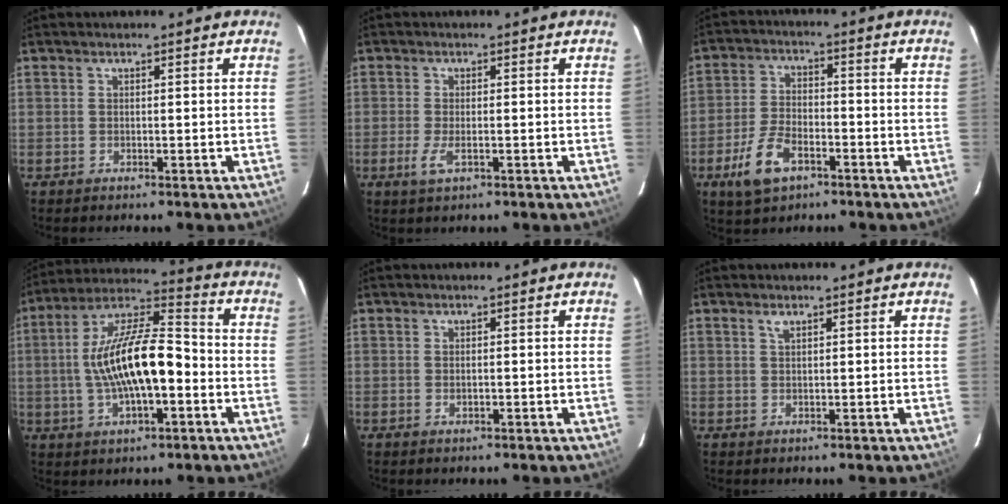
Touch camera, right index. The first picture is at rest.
{"total": 3.1, "force": [-1.1, 1.0, 2.7], "torque": [-0.057, -0.010, -0.020]}
{"total": 9.2, "force": [-5.0, 4.7, 6.1], "torque": [-0.142, -0.003, -0.089]}
{"total": 16.3, "force": [-2.5, 5.7, 15.1], "torque": [-0.283, 0.016, -0.045]}
{"total": 0.8, "force": [-0.1, 0.5, 0.5], "torque": [-0.008, -0.001, 0.000]}
{"total": 1.2, "force": [0.8, 0.5, 0.7], "torque": [-0.014, 0.004, 0.014]}